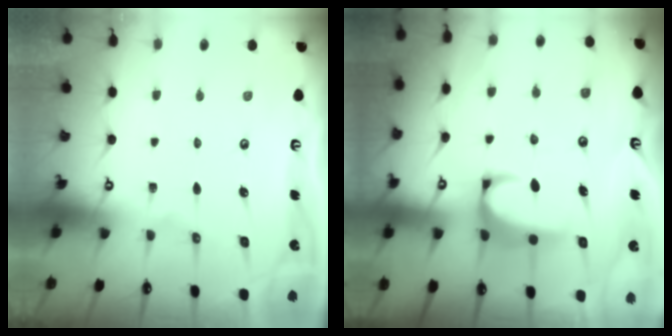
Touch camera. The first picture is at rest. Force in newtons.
{"total": 2.4, "press": 2.3, "slide": 0.9}